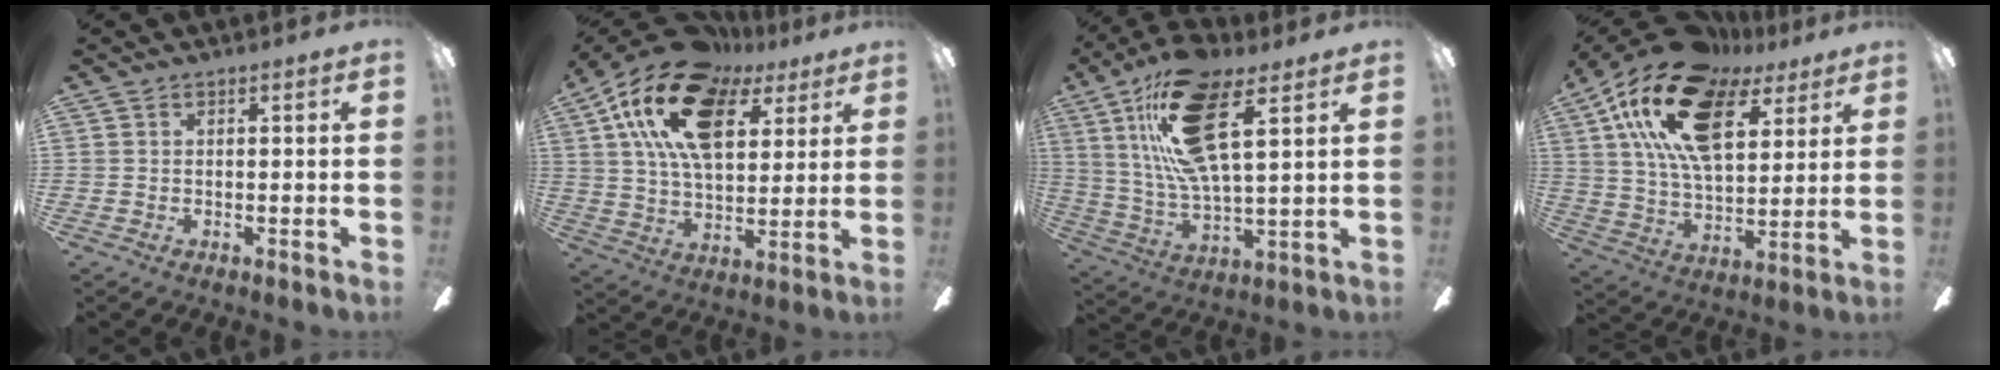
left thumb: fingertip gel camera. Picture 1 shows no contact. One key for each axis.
{"total": 21.6, "fx": 11.0, "fy": 11.3, "fz": 14.8, "tx": -0.291, "ty": -0.032, "tz": 0.188}
{"total": 20.7, "fx": 10.0, "fy": 6.8, "fz": 16.8, "tx": -0.354, "ty": -0.023, "tz": 0.159}
{"total": 24.0, "fx": 12.5, "fy": 12.0, "fz": 16.5, "tx": -0.312, "ty": -0.046, "tz": 0.215}